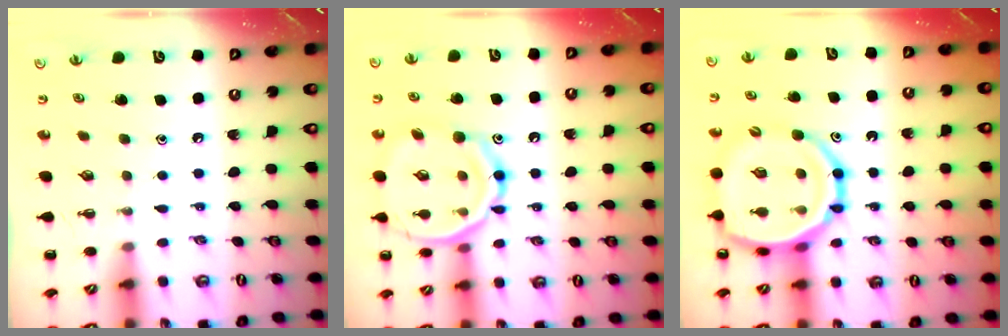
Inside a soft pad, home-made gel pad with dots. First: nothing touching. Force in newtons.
{"total": 16.1, "press": 16.0, "slide": 1.8}
{"total": 17.5, "press": 17.0, "slide": 4.2}